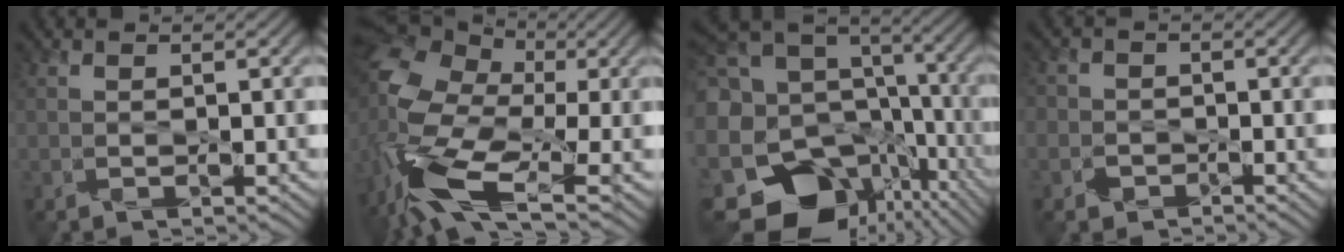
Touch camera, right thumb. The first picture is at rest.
{"total": 18.1, "force": [-4.8, 10.9, 13.6], "torque": [-0.307, -0.013, -0.070]}
{"total": 23.1, "force": [-6.1, 19.5, 10.7], "torque": [-0.230, -0.003, -0.106]}
{"total": 2.6, "force": [-1.0, 2.4, -0.2], "torque": [0.007, -0.002, -0.029]}